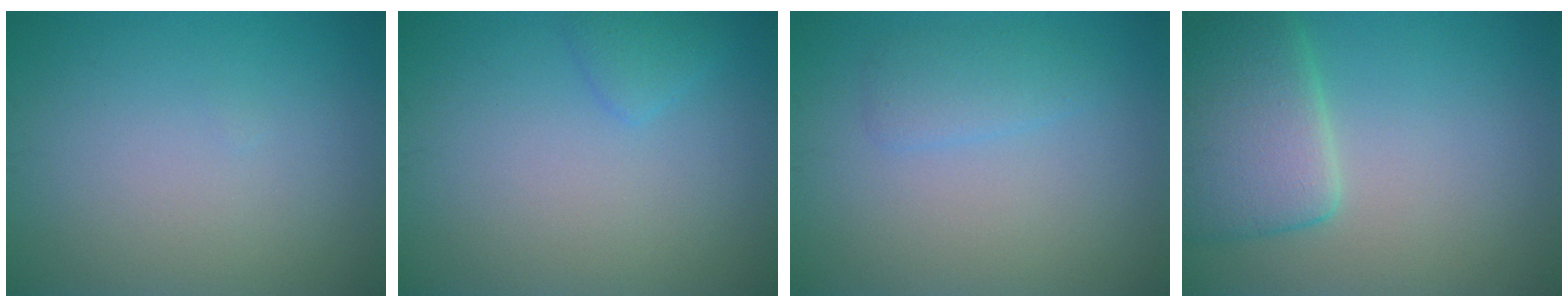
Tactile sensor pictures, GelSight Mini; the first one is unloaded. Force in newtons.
{"total": 1.3, "press": 1.3, "slide": 0.0}
{"total": 1.9, "press": 1.9, "slide": 0.1}
{"total": 6.2, "press": 6.2, "slide": 0.4}